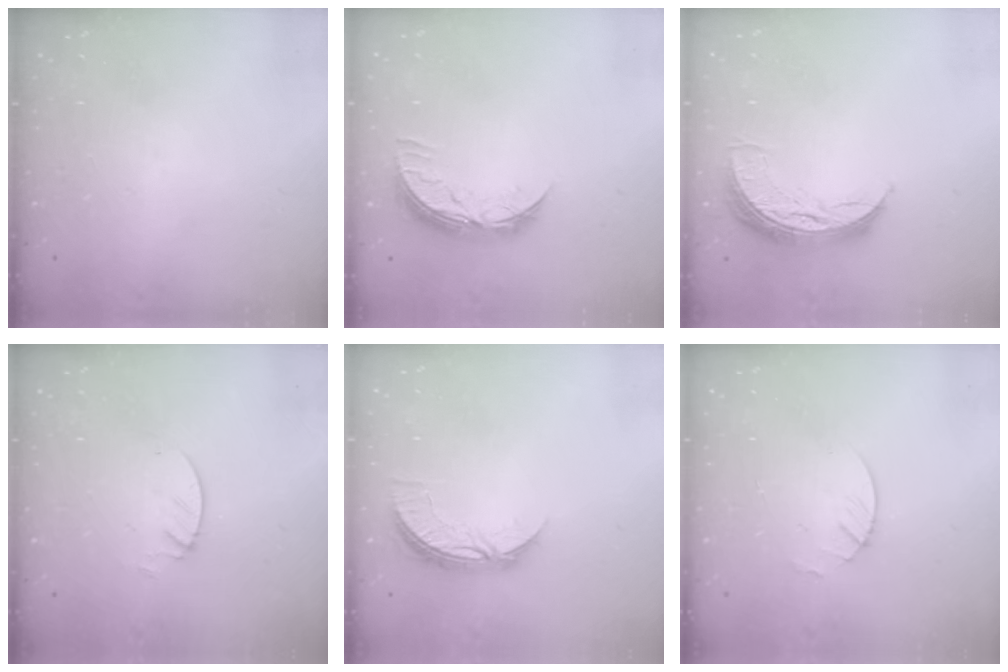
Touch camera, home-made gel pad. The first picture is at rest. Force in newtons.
{"total": 9.0, "press": 9.0, "slide": 0.5}
{"total": 9.9, "press": 9.9, "slide": 0.6}
{"total": 1.3, "press": 1.3, "slide": 0.1}
{"total": 6.7, "press": 6.7, "slide": 0.2}
{"total": 3.0, "press": 2.9, "slide": 0.3}